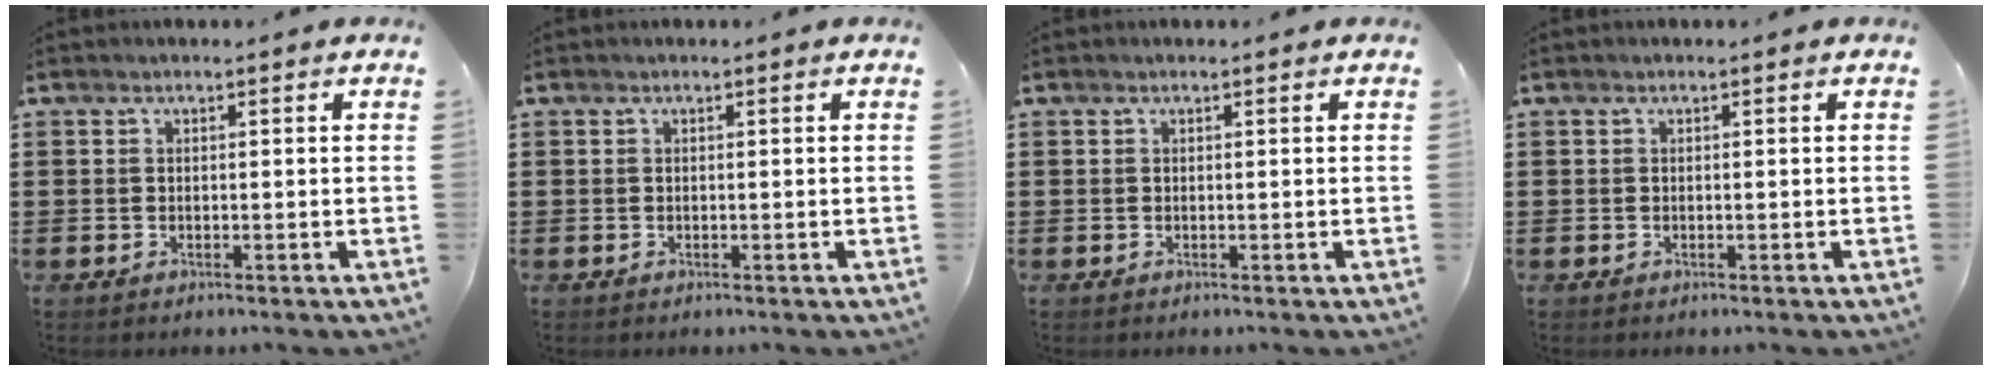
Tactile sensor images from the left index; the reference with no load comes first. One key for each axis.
{"total": 0.0}
{"total": 0.0}
{"total": 0.0}